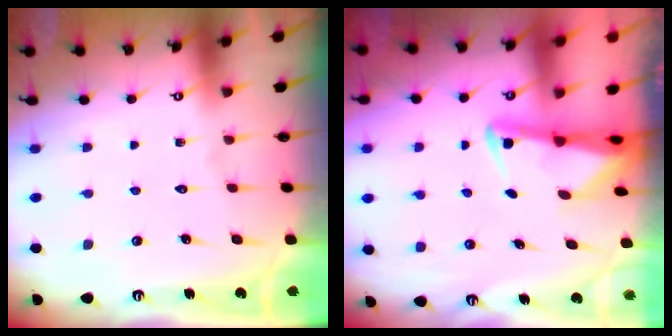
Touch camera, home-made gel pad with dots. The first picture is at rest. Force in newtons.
{"total": 2.5, "press": 2.4, "slide": 0.6}